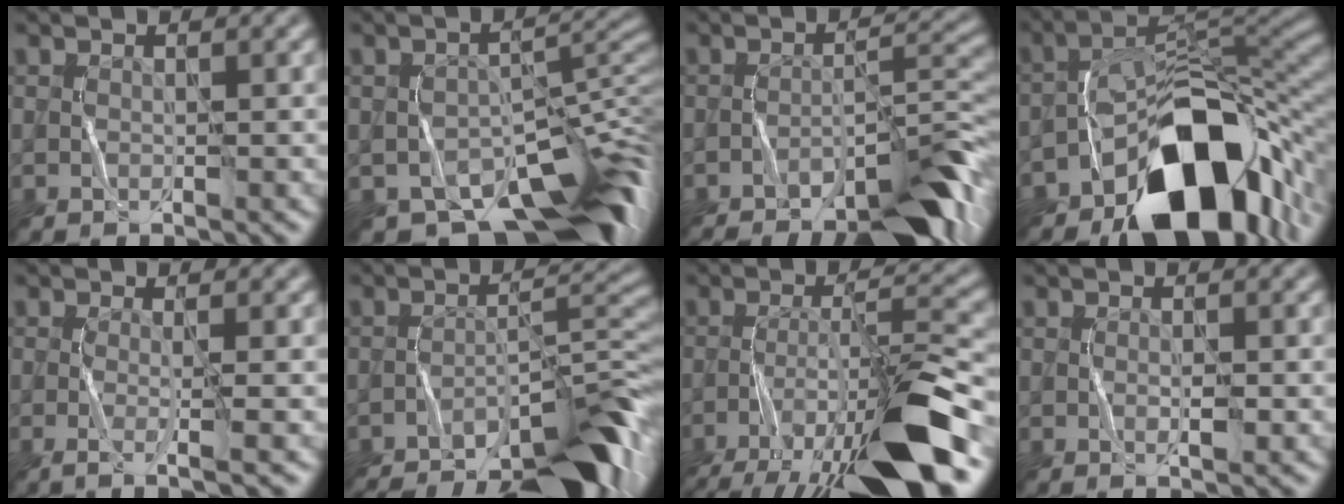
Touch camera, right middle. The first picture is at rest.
{"total": 12.6, "force": [-8.7, 5.4, 7.4], "torque": [-0.105, -0.002, -0.124]}
{"total": 8.3, "force": [-6.5, 1.7, 4.9], "torque": [-0.054, 0.018, -0.103]}
{"total": 13.6, "force": [-7.4, 6.9, 9.0], "torque": [-0.113, 0.008, -0.128]}
{"total": 2.5, "force": [-0.4, 0.5, 2.4], "torque": [-0.037, -0.001, -0.013]}
{"total": 10.5, "force": [-8.5, 2.4, 5.8], "torque": [-0.073, 0.018, -0.135]}
{"total": 11.7, "force": [-6.9, 2.5, 9.1], "torque": [-0.160, 0.010, -0.119]}
{"total": 0.7, "force": [0.0, 0.0, 0.7], "torque": [-0.012, 0.003, 0.000]}